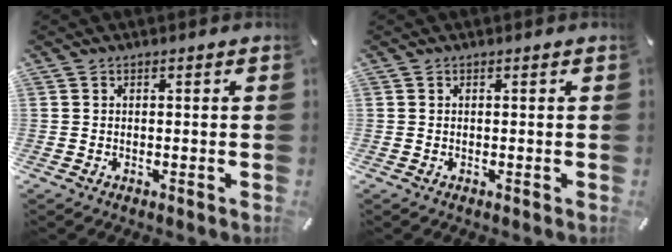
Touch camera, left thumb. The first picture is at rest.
{"total": 0.0}